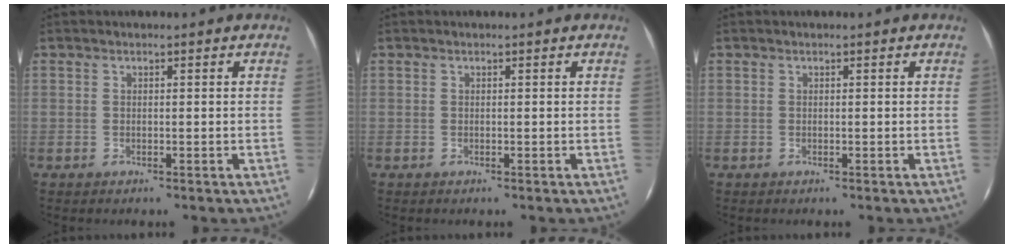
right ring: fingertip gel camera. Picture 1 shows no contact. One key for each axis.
{"total": 0.0}
{"total": 0.0}